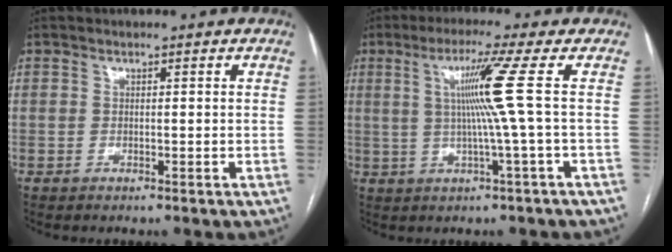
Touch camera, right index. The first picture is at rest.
{"total": 7.8, "force": [1.1, -2.8, 7.2], "torque": [-0.130, 0.005, 0.030]}